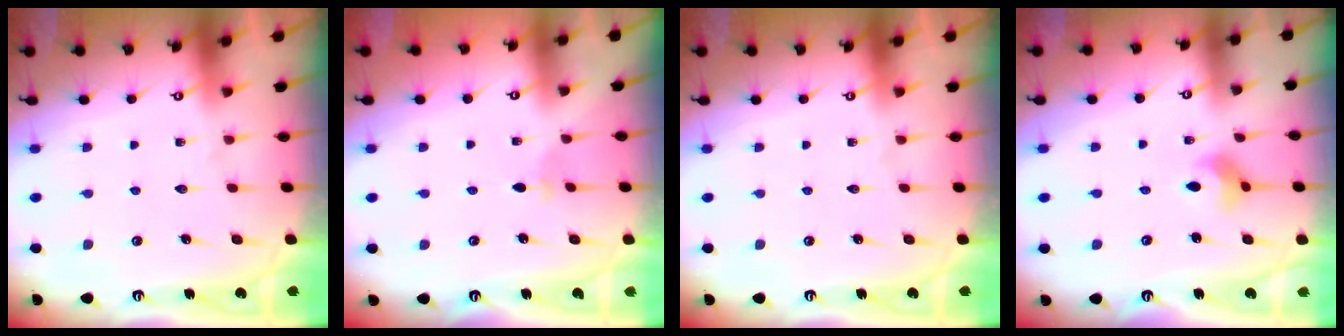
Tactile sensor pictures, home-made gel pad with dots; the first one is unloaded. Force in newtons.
{"total": 2.8, "press": 2.7, "slide": 0.6}
{"total": 0.0}
{"total": 3.9, "press": 3.9, "slide": 0.6}